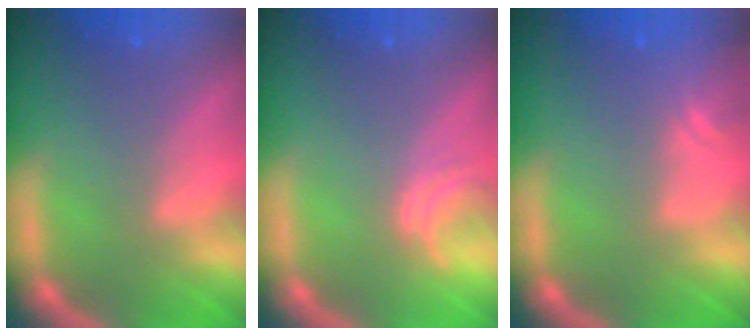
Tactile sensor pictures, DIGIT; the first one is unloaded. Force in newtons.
{"total": 1.5}
{"total": 1.9}